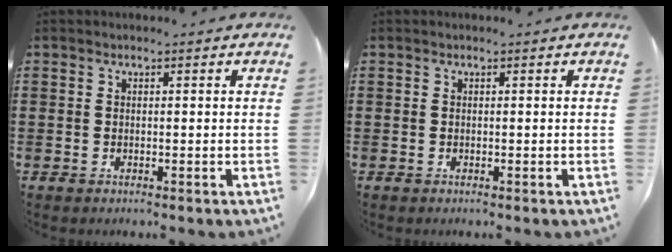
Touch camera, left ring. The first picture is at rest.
{"total": 0.0}